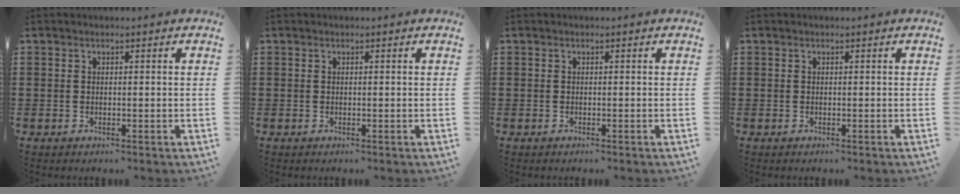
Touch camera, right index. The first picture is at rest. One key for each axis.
{"total": 0.0}
{"total": 0.0}
{"total": 0.0}